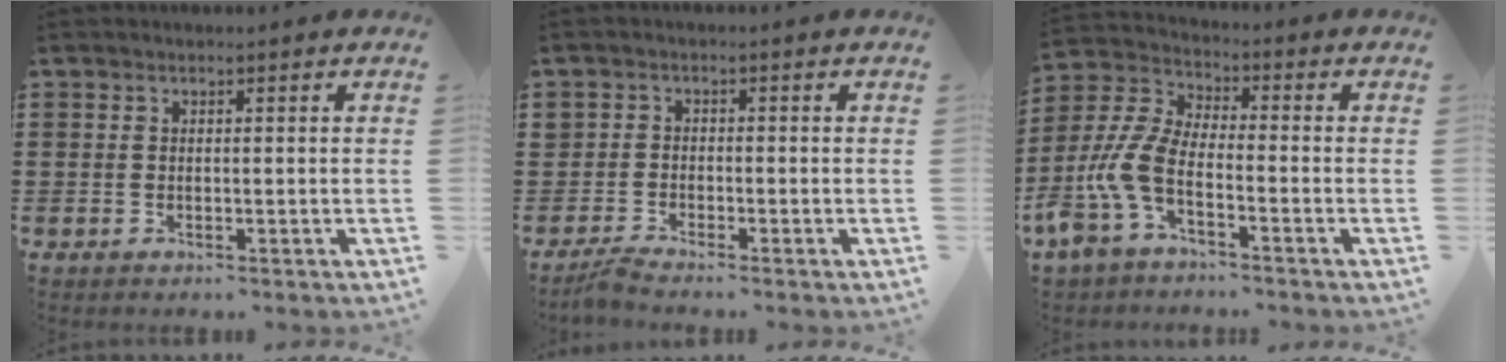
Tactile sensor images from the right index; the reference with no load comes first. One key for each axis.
{"total": 1.8, "fx": -1.7, "fy": 0.4, "fz": 0.4, "tx": -0.010, "ty": 0.005, "tz": -0.036}
{"total": 8.0, "fx": -3.8, "fy": 3.1, "fz": 6.3, "tx": -0.174, "ty": -0.023, "tz": -0.081}